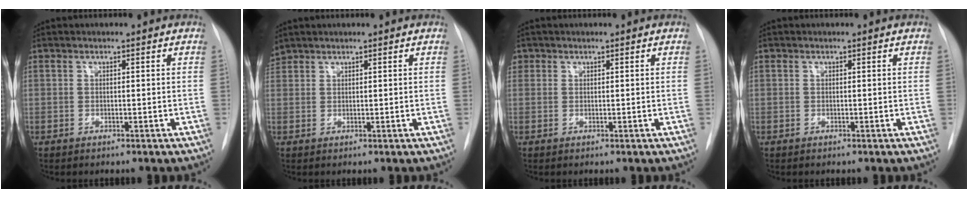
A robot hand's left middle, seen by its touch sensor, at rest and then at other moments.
{"total": 1.8, "force": [1.7, 0.5, -0.1], "torque": [-0.003, 0.014, 0.037]}
{"total": 1.3, "force": [0.6, 1.2, 0.2], "torque": [0.008, 0.008, 0.007]}
{"total": 0.0}